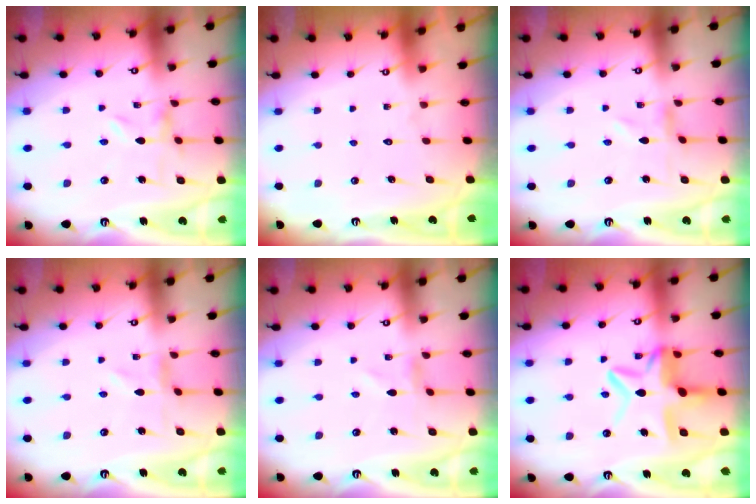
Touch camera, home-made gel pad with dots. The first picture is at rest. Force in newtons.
{"total": 1.7, "press": 1.7, "slide": 0.1}
{"total": 0.6, "press": 0.6, "slide": 0.1}
{"total": 0.6, "press": 0.6, "slide": 0.2}
{"total": 0.8, "press": 0.8, "slide": 0.1}
{"total": 11.9, "press": 11.8, "slide": 1.2}